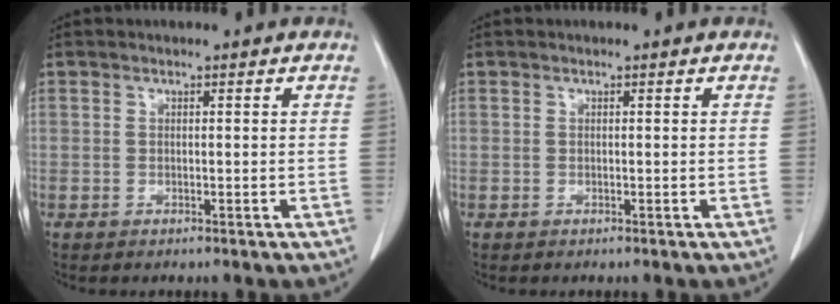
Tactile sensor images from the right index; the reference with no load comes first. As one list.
[{"total": 0.0}]